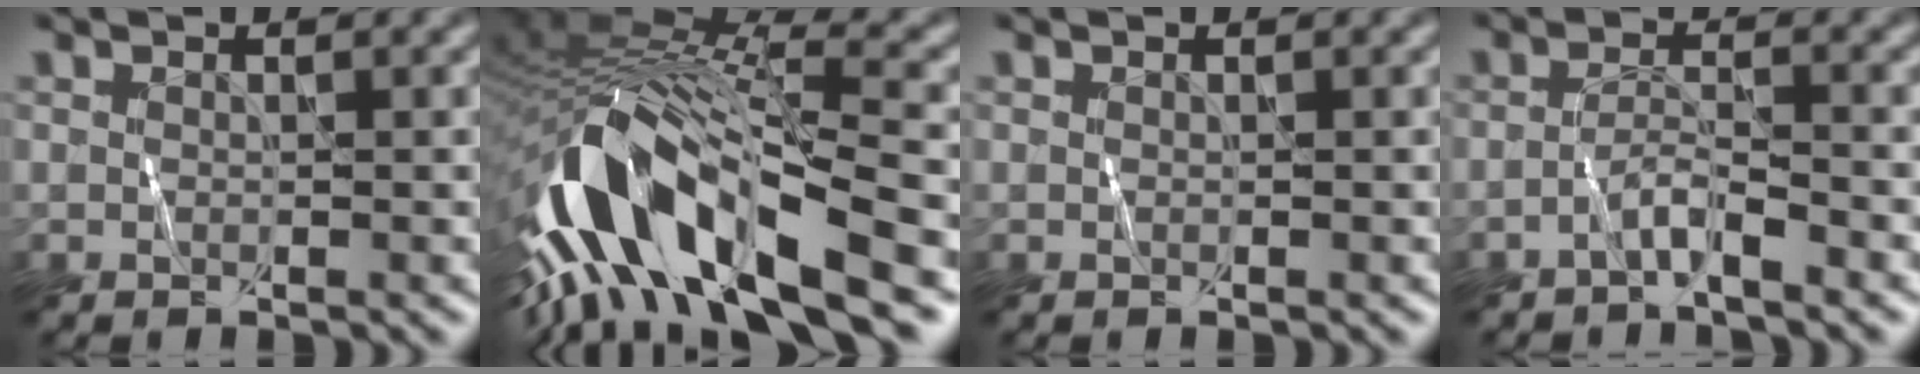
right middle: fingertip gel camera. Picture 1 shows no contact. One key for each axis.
{"total": 14.7, "fx": -6.9, "fy": 5.9, "fz": 11.5, "tx": -0.232, "ty": 0.006, "tz": -0.111}
{"total": 0.0}
{"total": 2.1, "fx": -1.5, "fy": 0.1, "fz": 1.4, "tx": -0.024, "ty": 0.011, "tz": -0.036}